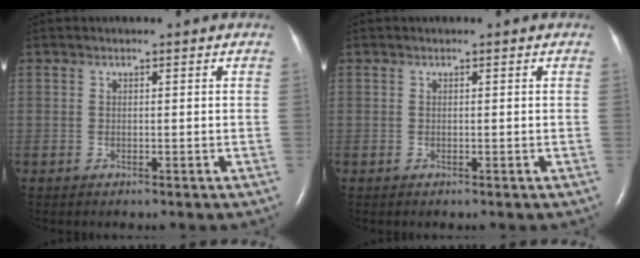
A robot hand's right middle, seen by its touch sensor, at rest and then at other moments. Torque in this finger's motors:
{"motor_torque": [-0.05, 0.08, 0.00, 0.00]}